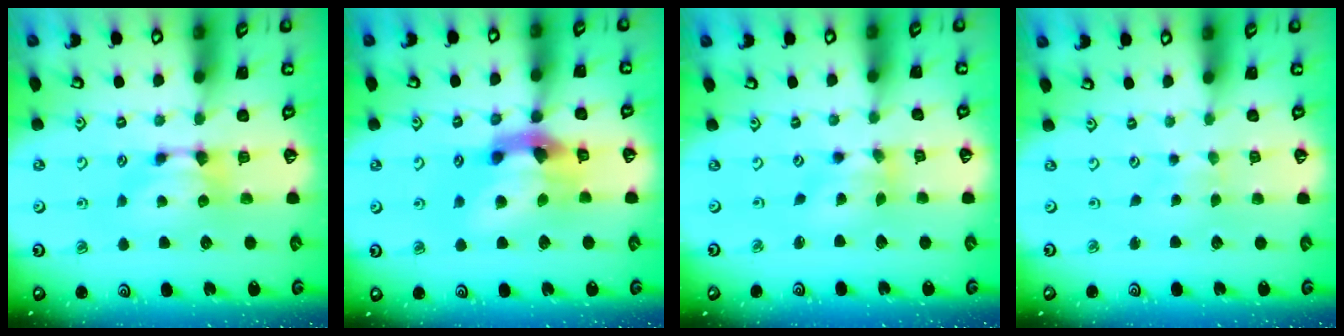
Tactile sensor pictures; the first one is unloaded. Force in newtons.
{"total": 7.4, "press": 6.9, "slide": 2.6}
{"total": 2.1, "press": 1.6, "slide": 1.3}
{"total": 3.4, "press": 3.4, "slide": 0.1}